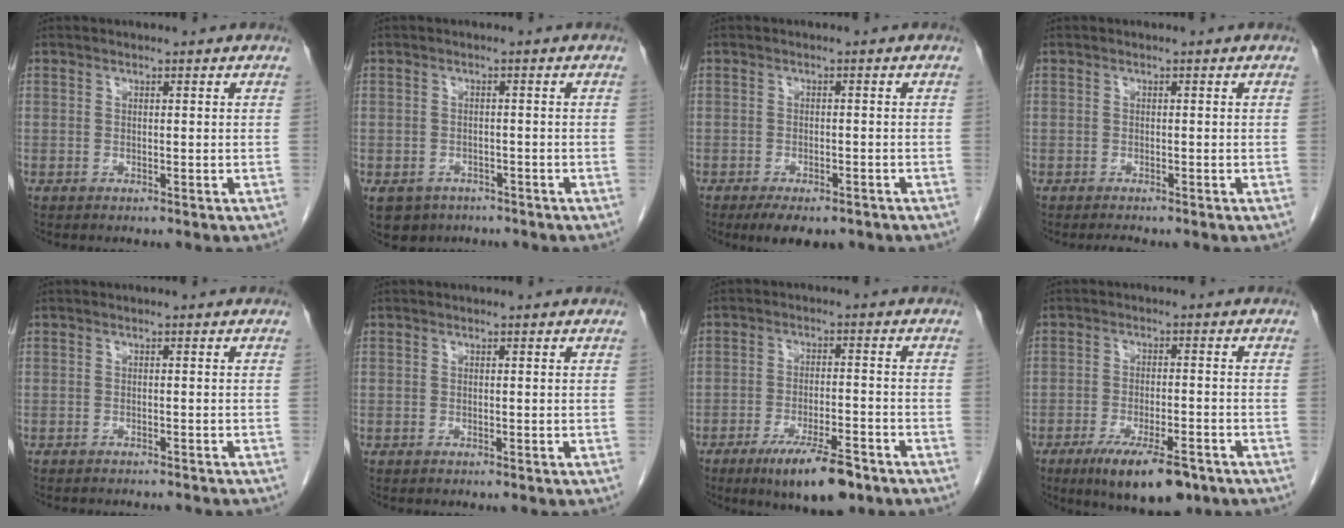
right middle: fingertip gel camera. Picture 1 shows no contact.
{"total": 5.8, "force": [-3.8, 4.2, 1.2], "torque": [-0.023, 0.001, -0.053]}
{"total": 6.4, "force": [-4.7, 2.6, 3.5], "torque": [-0.047, -0.005, -0.068]}
{"total": 1.1, "force": [-1.0, 0.1, 0.4], "torque": [-0.010, -0.004, -0.012]}
{"total": 5.7, "force": [-5.3, 1.0, 1.7], "torque": [-0.015, -0.004, -0.059]}
{"total": 0.0}
{"total": 9.8, "force": [-6.6, 2.1, 7.0], "torque": [-0.116, -0.014, -0.103]}
{"total": 10.6, "force": [-7.1, 2.8, 7.3], "torque": [-0.119, -0.016, -0.110]}